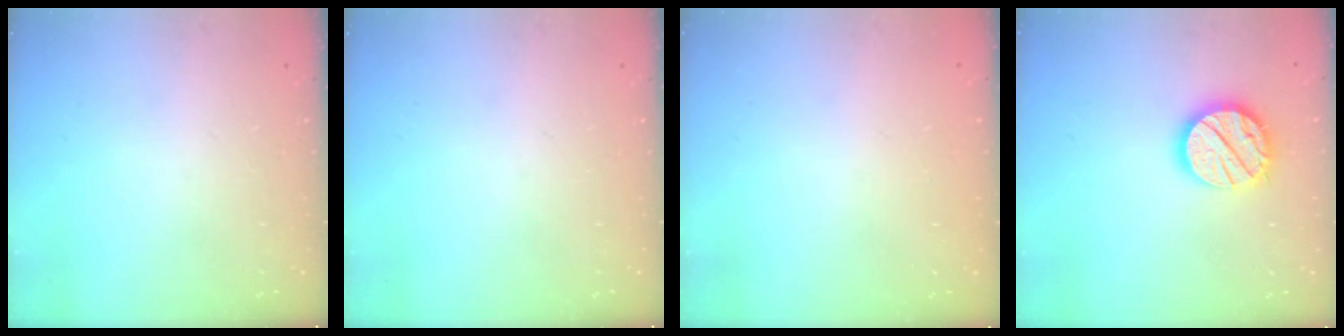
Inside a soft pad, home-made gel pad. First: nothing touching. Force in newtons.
{"total": 0.0}
{"total": 0.6, "press": 0.6, "slide": 0.0}
{"total": 16.3, "press": 16.3, "slide": 1.1}